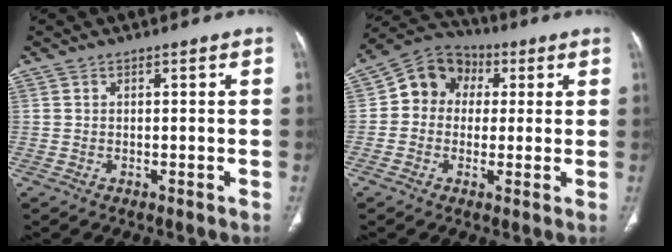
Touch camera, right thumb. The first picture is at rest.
{"total": 9.9, "force": [1.3, 8.7, 4.5], "torque": [-0.046, 0.021, 0.005]}